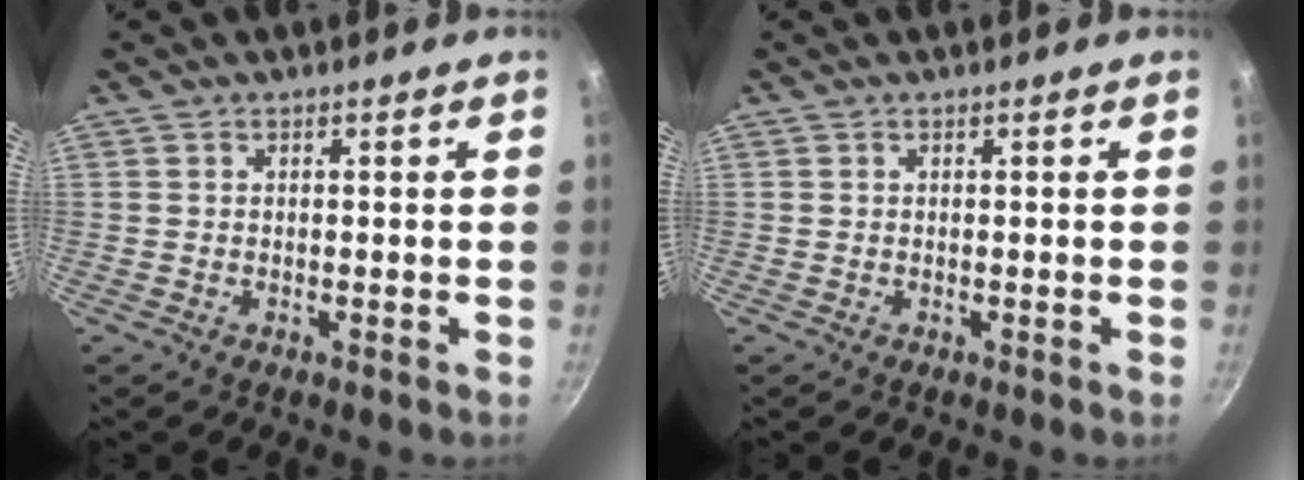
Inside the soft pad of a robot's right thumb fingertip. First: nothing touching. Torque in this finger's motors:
{"motor_torque": [-0.02, -0.03, 0.02, 0.00, 0.00]}